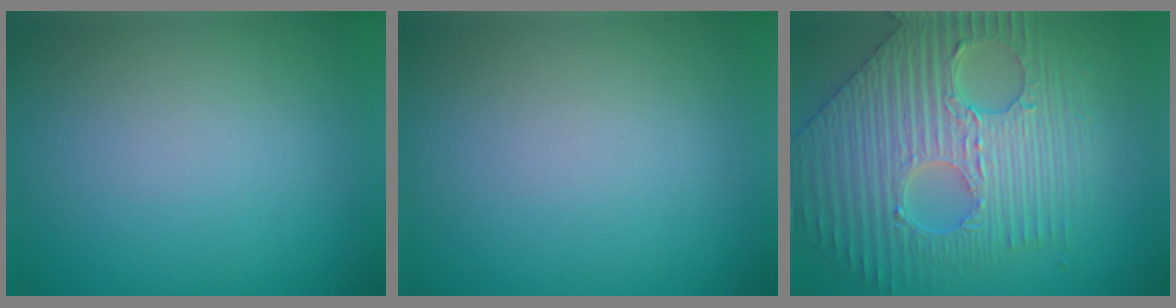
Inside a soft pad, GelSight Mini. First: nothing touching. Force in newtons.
{"total": 0.0}
{"total": 8.2, "press": 6.7, "slide": 4.6}